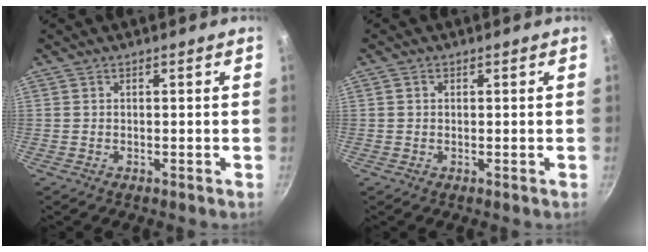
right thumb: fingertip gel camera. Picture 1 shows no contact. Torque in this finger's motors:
{"motor_torque": [-0.23, -0.29, -0.58, 0.03, -0.07]}